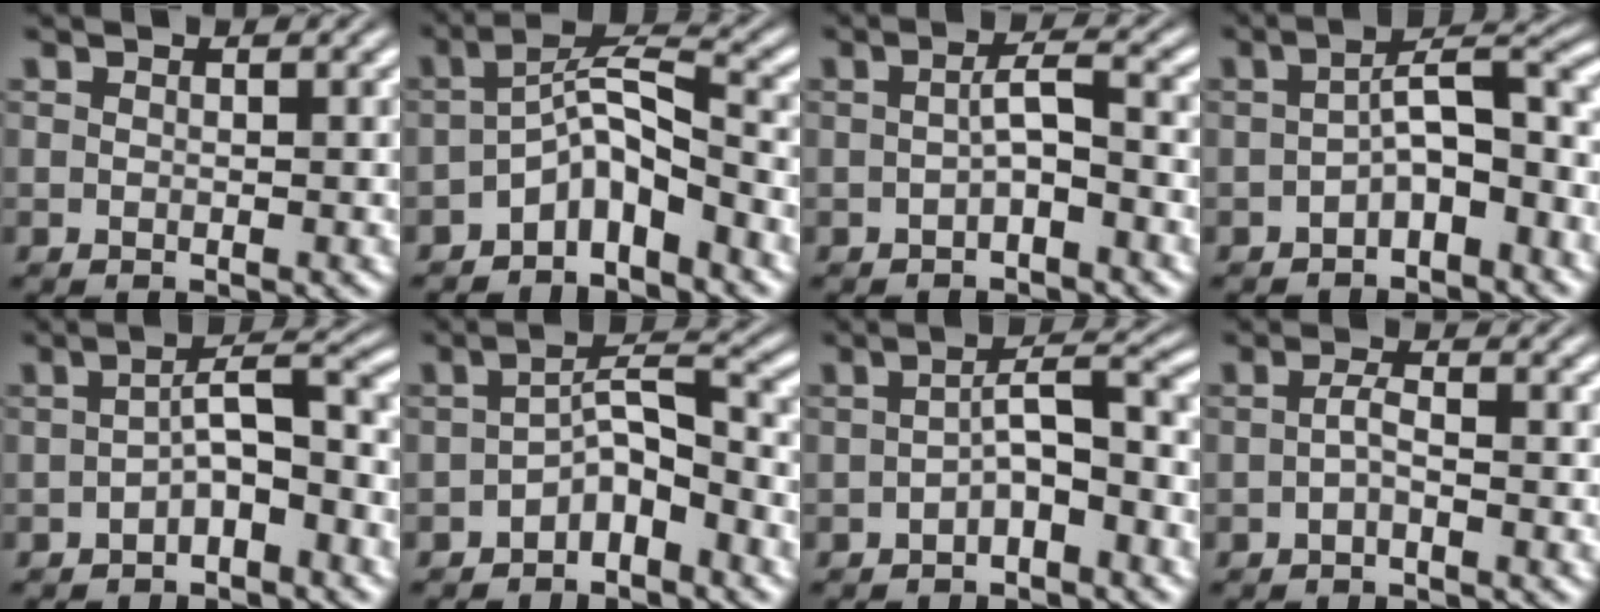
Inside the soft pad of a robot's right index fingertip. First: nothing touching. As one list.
[{"total": 4.0, "force": [-1.8, 1.6, 3.2], "torque": [-0.045, -0.017, -0.026]}, {"total": 1.9, "force": [-0.8, -0.6, 1.6], "torque": [-0.017, 0.002, -0.011]}, {"total": 3.6, "force": [-1.2, 0.3, 3.4], "torque": [-0.036, -0.008, -0.012]}, {"total": 3.0, "force": [-1.2, 0.0, 2.8], "torque": [-0.029, -0.006, -0.013]}, {"total": 3.1, "force": [-1.8, 0.5, 2.5], "torque": [-0.020, -0.011, -0.023]}, {"total": 2.8, "force": [-1.1, -0.2, 2.5], "torque": [-0.028, -0.003, -0.014]}, {"total": 1.4, "force": [-0.9, -0.7, 0.9], "torque": [-0.015, -0.005, -0.012]}]